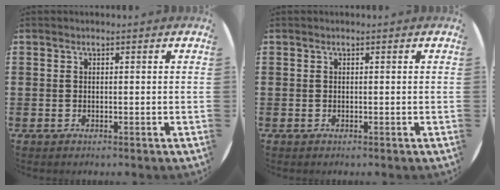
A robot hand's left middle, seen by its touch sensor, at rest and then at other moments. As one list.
[{"total": 0.0}]